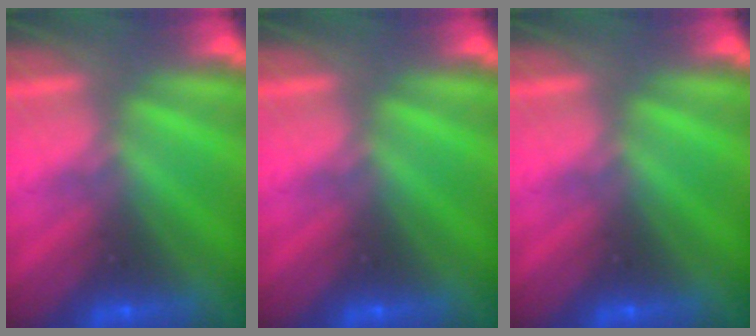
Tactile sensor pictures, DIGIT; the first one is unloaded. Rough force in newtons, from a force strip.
{"total": 0.0}
{"total": 0.0}